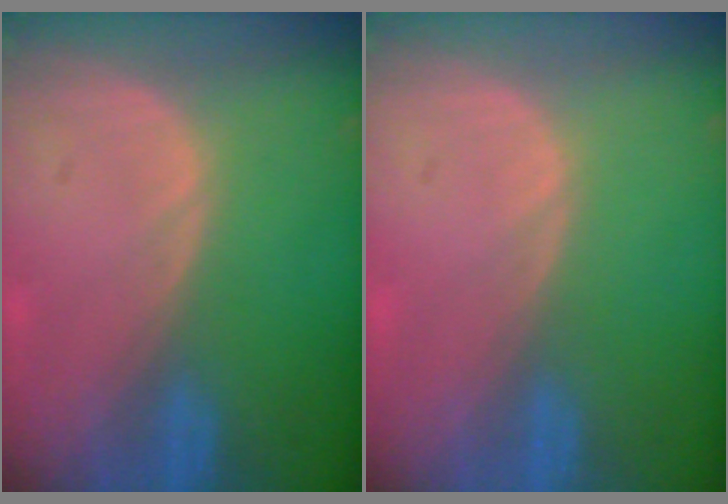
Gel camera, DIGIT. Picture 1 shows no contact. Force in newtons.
{"total": 0.0}